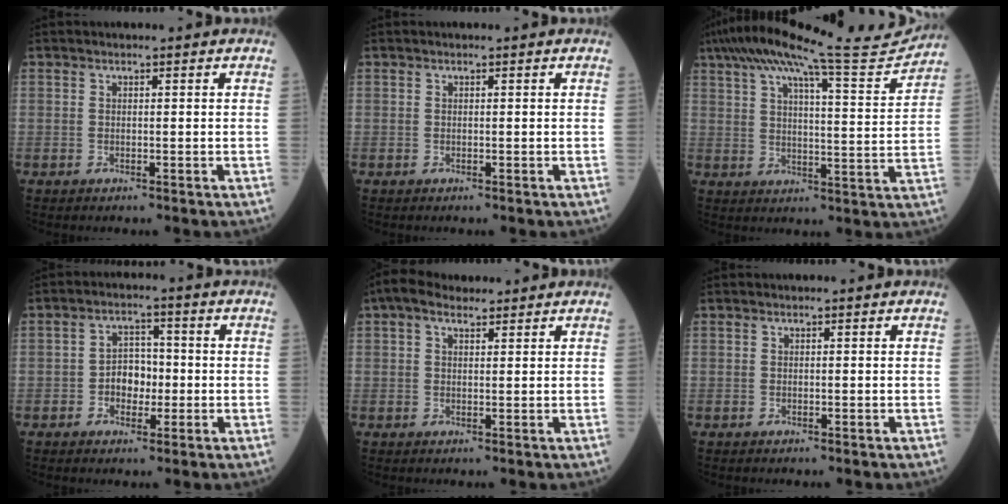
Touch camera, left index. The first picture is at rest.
{"total": 0.0}
{"total": 18.7, "force": [16.6, 0.1, 8.6], "torque": [-0.145, -0.007, 0.234]}
{"total": 4.6, "force": [-0.9, 3.2, 3.2], "torque": [-0.055, 0.014, -0.018]}
{"total": 4.0, "force": [2.8, 1.9, 2.1], "torque": [-0.055, 0.034, 0.054]}
{"total": 0.0}